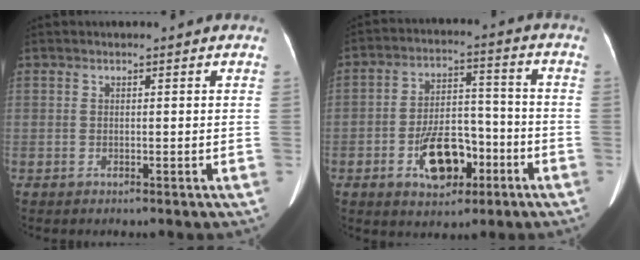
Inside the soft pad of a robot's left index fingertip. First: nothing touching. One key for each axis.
{"total": 10.3, "fx": -4.7, "fy": 5.4, "fz": 7.5, "tx": -0.136, "ty": 0.016, "tz": -0.072}